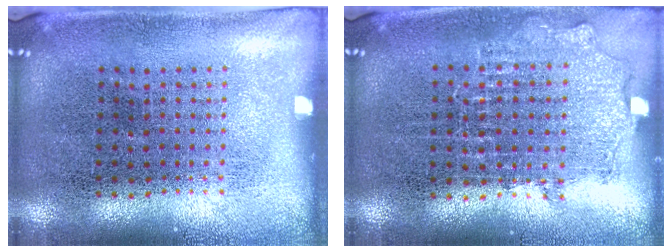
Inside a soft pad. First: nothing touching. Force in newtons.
{"total": 0.9, "press": 0.8, "slide": 0.3}